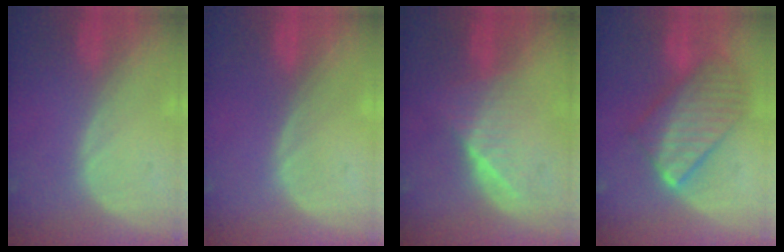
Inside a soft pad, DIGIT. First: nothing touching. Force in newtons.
{"total": 0.0}
{"total": 6.3, "press": 5.9, "slide": 2.3}
{"total": 10.2, "press": 10.2, "slide": 0.8}